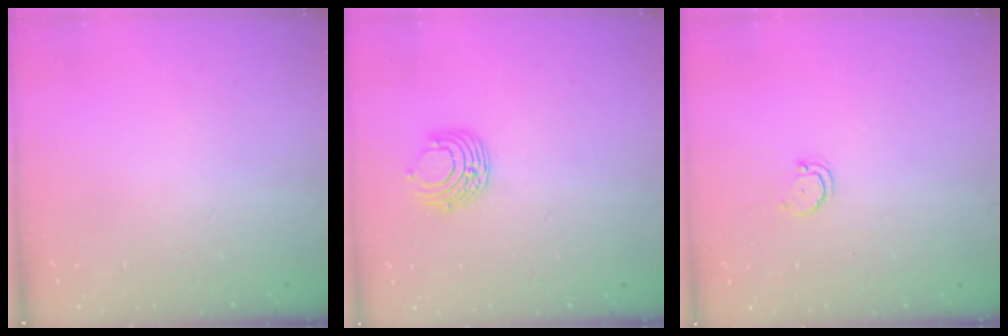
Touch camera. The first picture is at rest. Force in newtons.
{"total": 8.2, "press": 8.2, "slide": 0.8}
{"total": 2.5, "press": 2.4, "slide": 0.4}